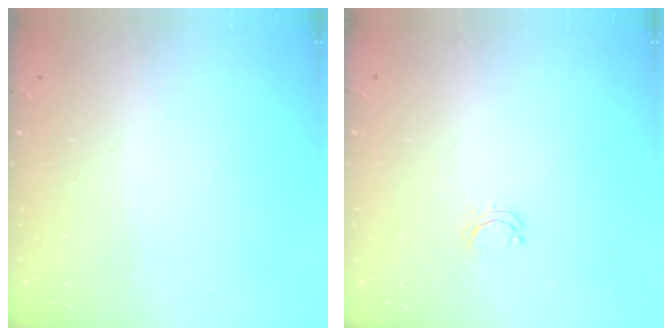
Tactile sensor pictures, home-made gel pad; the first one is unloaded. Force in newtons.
{"total": 2.8, "press": 2.8, "slide": 0.2}